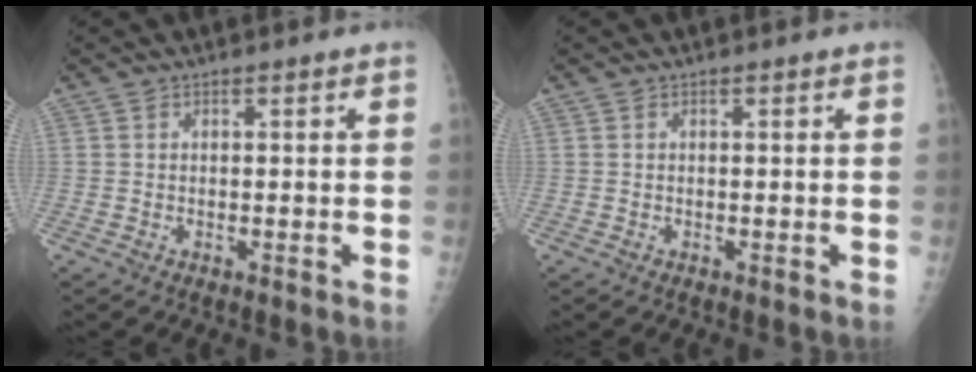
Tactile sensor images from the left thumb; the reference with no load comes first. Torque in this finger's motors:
{"motor_torque": [0.00, 0.00, -0.03, -0.02, 0.00]}